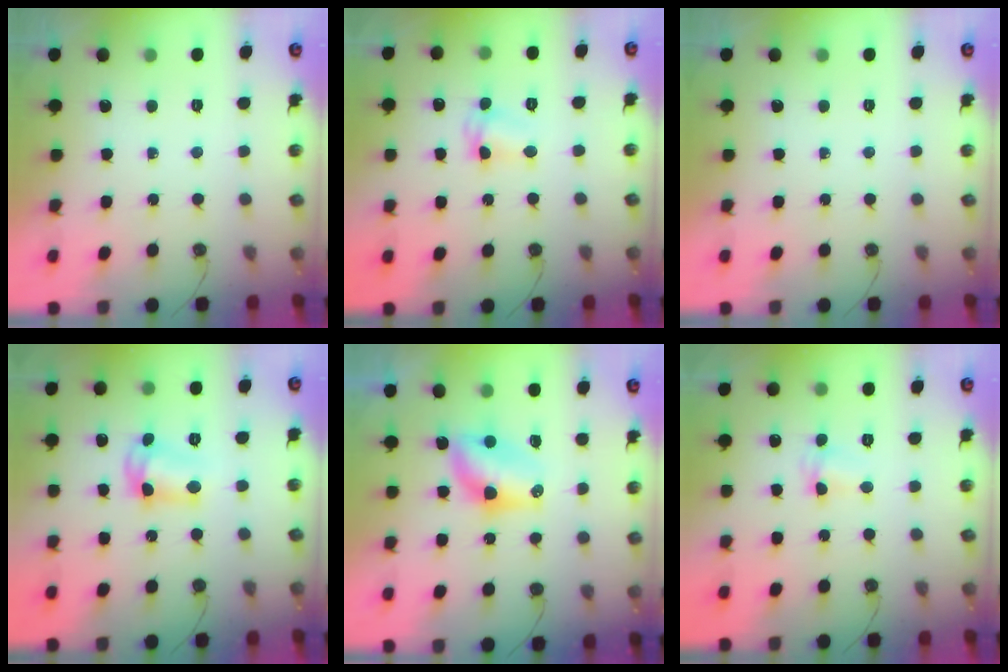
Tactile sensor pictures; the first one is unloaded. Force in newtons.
{"total": 4.0, "press": 4.0, "slide": 0.4}
{"total": 0.0}
{"total": 8.7, "press": 8.6, "slide": 0.6}
{"total": 7.2, "press": 7.1, "slide": 1.2}
{"total": 2.1, "press": 2.0, "slide": 0.5}